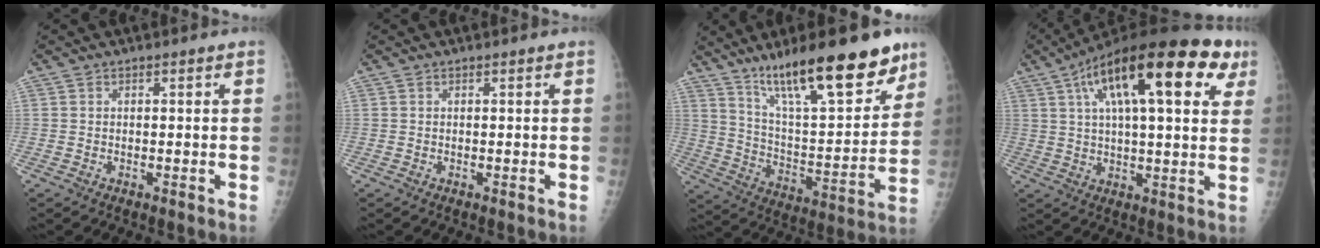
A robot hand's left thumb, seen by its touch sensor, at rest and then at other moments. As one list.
[{"total": 0.0}, {"total": 24.0, "force": [16.1, 6.4, 16.7], "torque": [-0.232, -0.067, 0.269]}, {"total": 25.4, "force": [10.9, 9.0, 21.1], "torque": [-0.310, 0.019, 0.161]}]